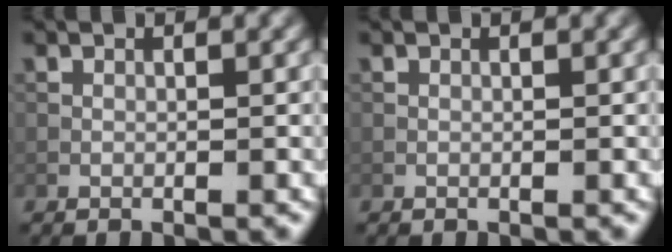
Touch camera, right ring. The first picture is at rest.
{"total": 0.0}